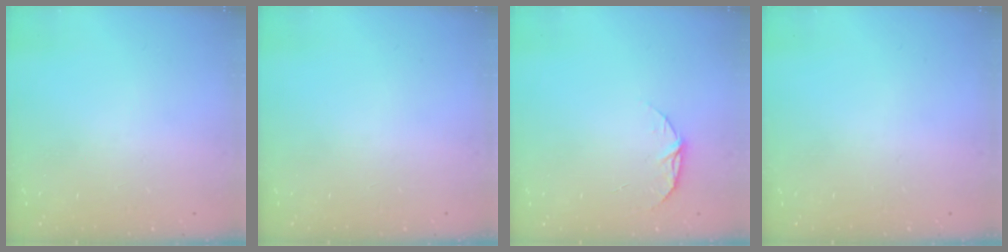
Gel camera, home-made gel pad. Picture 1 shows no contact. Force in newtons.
{"total": 0.0}
{"total": 6.6, "press": 6.5, "slide": 0.6}
{"total": 0.0}